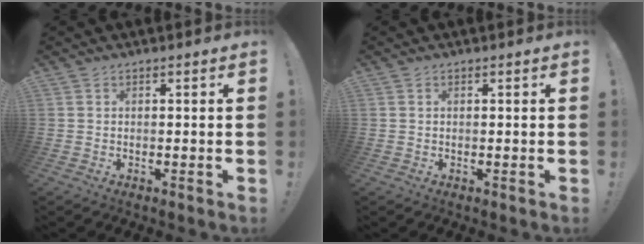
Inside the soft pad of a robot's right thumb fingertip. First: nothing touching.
{"total": 0.0}